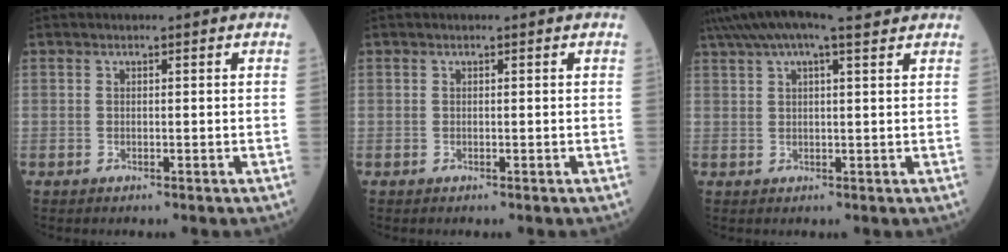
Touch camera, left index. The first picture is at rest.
{"total": 0.0}
{"total": 10.1, "force": [8.0, 1.4, 6.0], "torque": [-0.108, 0.048, 0.120]}